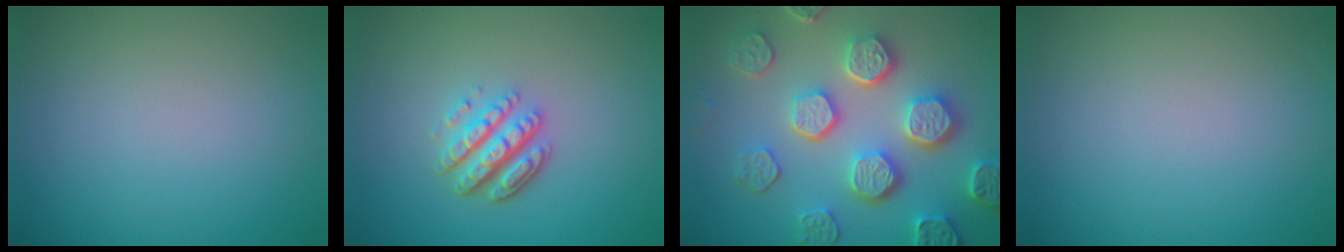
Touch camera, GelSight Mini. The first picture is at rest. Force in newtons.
{"total": 4.7, "press": 3.4, "slide": 3.2}
{"total": 7.1, "press": 6.0, "slide": 3.7}
{"total": 0.0}